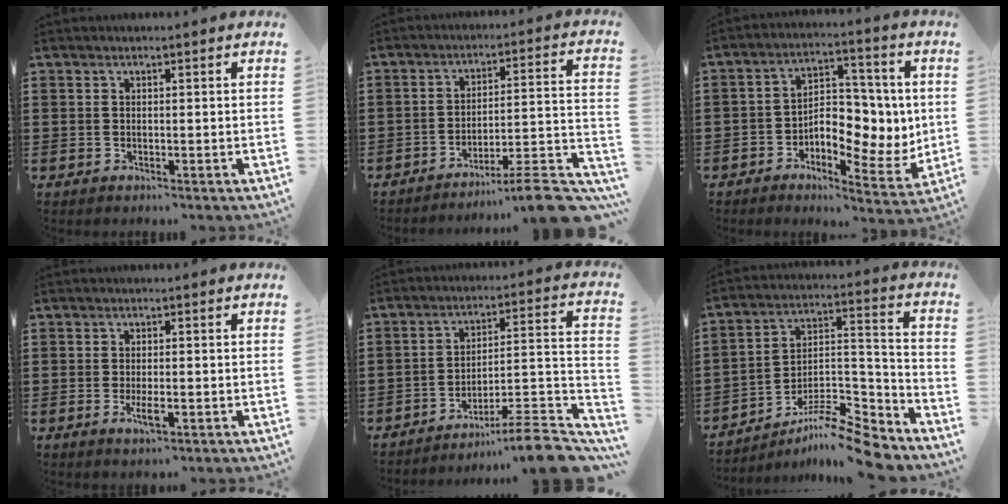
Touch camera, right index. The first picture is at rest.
{"total": 8.2, "force": [-6.8, -0.1, 4.5], "torque": [-0.063, -0.007, -0.132]}
{"total": 7.8, "force": [-0.5, 5.2, 5.8], "torque": [-0.084, -0.003, -0.013]}
{"total": 2.9, "force": [-1.1, 0.8, 2.5], "torque": [-0.064, -0.008, -0.026]}
{"total": 8.1, "force": [-6.8, 0.3, 4.4], "torque": [-0.062, -0.005, -0.136]}
{"total": 10.4, "force": [-9.2, 1.6, 4.7], "torque": [-0.072, 0.020, -0.179]}